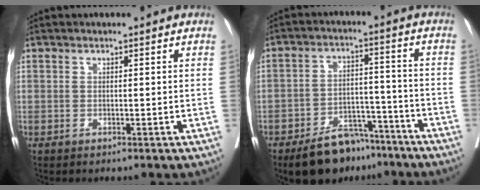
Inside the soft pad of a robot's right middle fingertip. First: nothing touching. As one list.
[{"total": 10.6, "force": [-8.4, 4.9, 4.3], "torque": [-0.062, 0.013, -0.137]}]